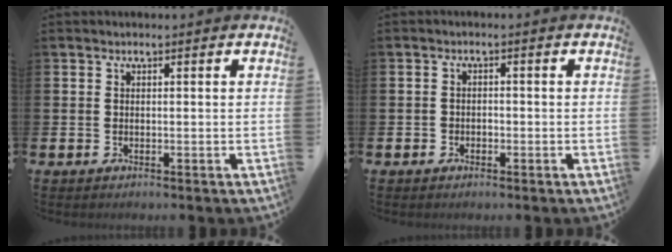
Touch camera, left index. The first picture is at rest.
{"total": 1.1, "force": [-0.5, 0.9, 0.3], "torque": [0.001, 0.000, -0.014]}